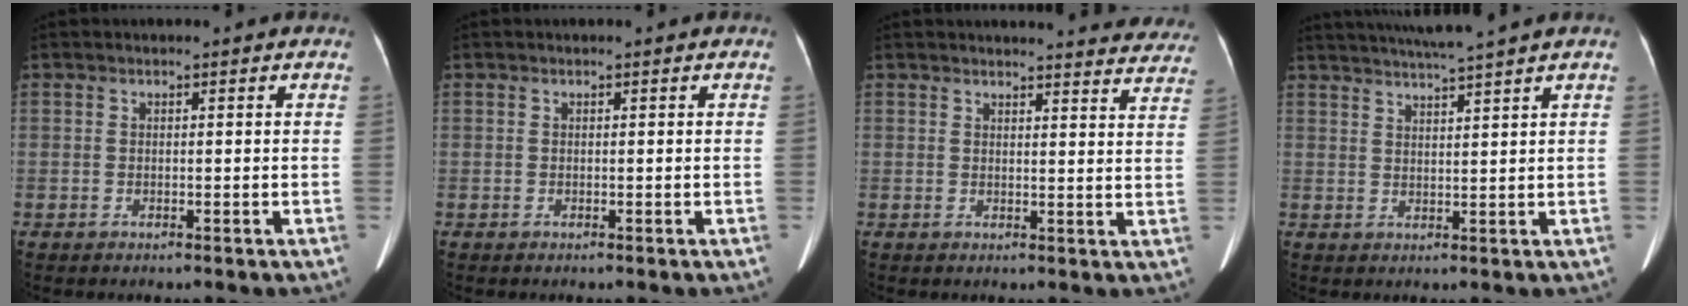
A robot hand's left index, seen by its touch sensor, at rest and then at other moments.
{"total": 0.0}
{"total": 17.2, "force": [16.7, 2.5, 3.3], "torque": [-0.013, -0.070, 0.165]}
{"total": 7.8, "force": [6.9, -1.8, 3.2], "torque": [-0.053, 0.009, 0.105]}